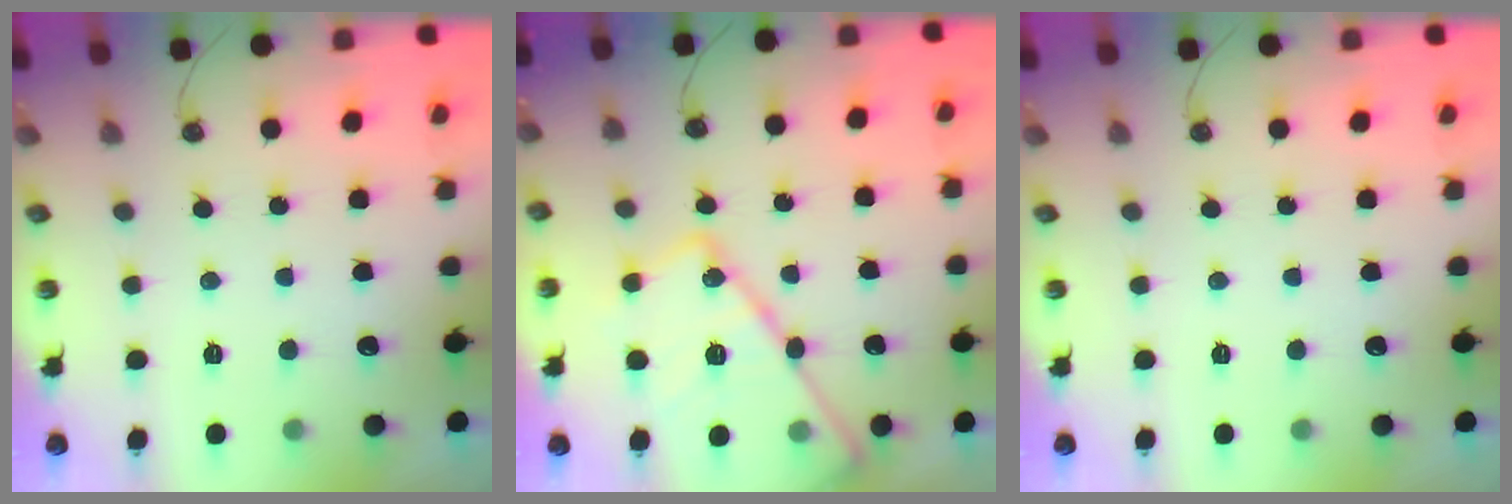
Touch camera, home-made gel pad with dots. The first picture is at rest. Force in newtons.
{"total": 22.0, "press": 21.9, "slide": 1.9}
{"total": 0.0}